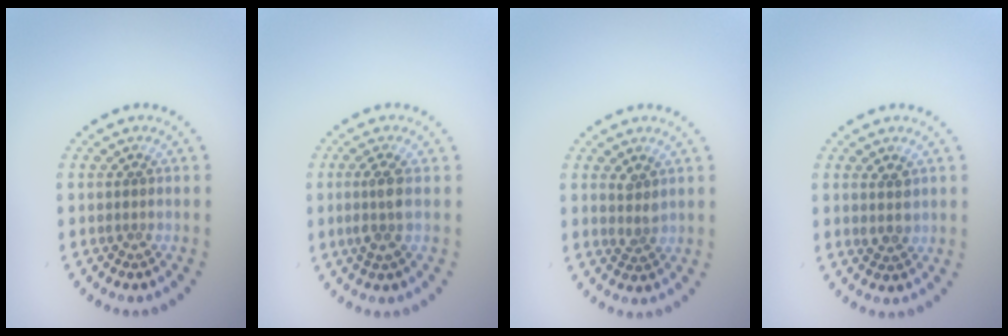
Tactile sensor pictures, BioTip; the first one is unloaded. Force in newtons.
{"total": 2.1, "press": 1.8, "slide": 1.1}
{"total": 1.4, "press": 1.1, "slide": 0.9}
{"total": 1.7, "press": 1.6, "slide": 0.6}